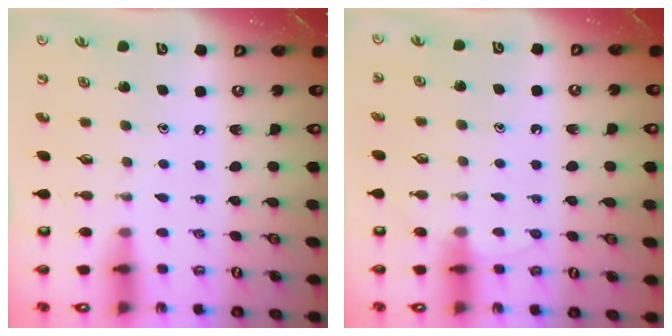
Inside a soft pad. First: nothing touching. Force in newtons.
{"total": 4.5, "press": 4.4, "slide": 0.4}